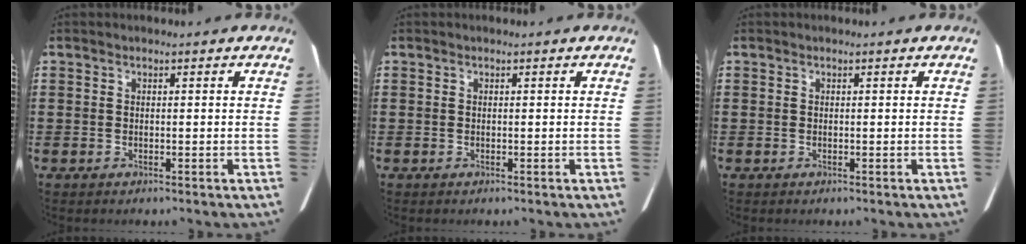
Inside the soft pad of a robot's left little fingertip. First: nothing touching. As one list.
[{"total": 0.0}, {"total": 0.0}]